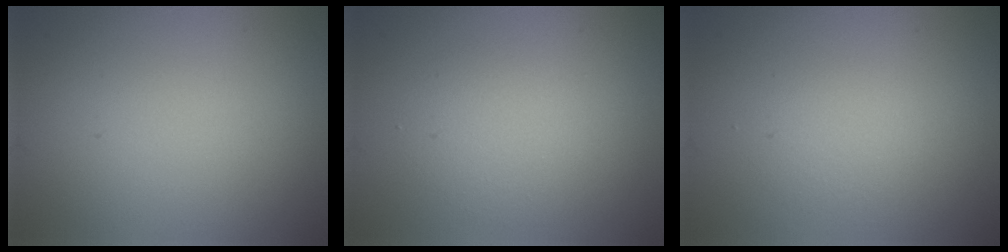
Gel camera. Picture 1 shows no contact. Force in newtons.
{"total": 2.5, "press": 2.5, "slide": 0.1}
{"total": 1.3, "press": 1.3, "slide": 0.1}